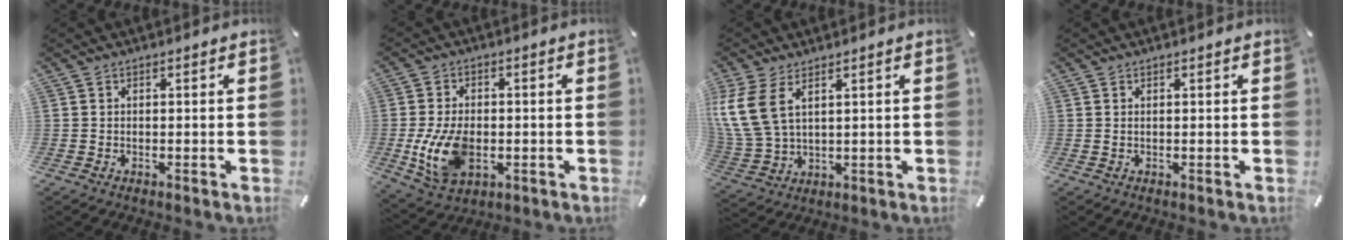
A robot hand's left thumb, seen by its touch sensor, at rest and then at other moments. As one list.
[{"total": 11.3, "force": [-2.0, 7.4, 8.3], "torque": [-0.175, -0.001, -0.033]}, {"total": 9.5, "force": [4.8, 5.2, 6.4], "torque": [-0.164, -0.016, 0.088]}, {"total": 0.6, "force": [0.3, 0.1, 0.5], "torque": [-0.009, 0.000, 0.004]}]